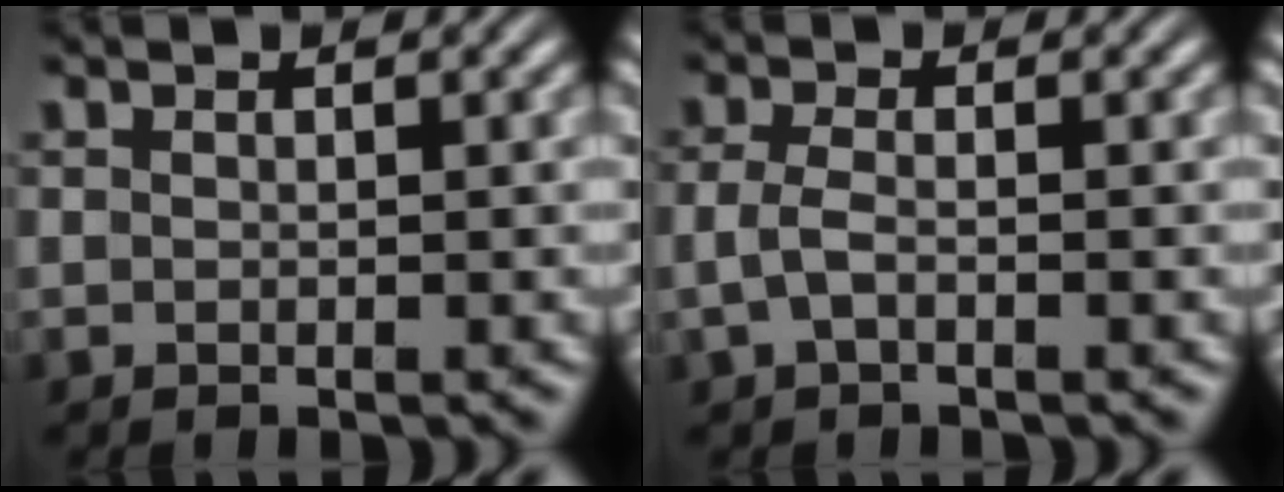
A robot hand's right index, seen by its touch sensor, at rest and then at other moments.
{"total": 2.0, "force": [-0.7, 1.0, 1.6], "torque": [-0.045, -0.011, -0.007]}